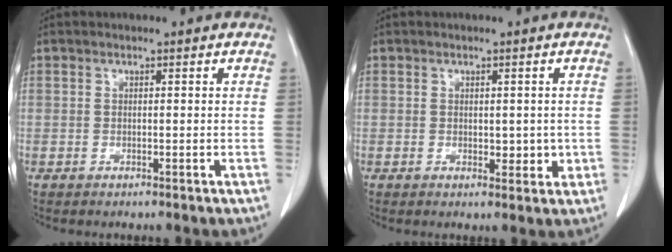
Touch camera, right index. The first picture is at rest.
{"total": 2.8, "force": [-0.2, 1.7, 2.3], "torque": [-0.024, -0.002, 0.004]}